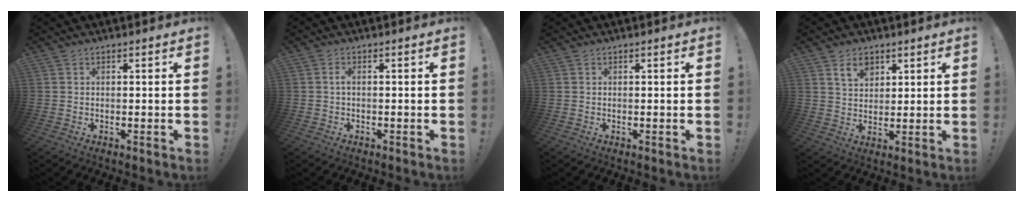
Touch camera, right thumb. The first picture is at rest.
{"total": 1.2, "force": [-0.4, 0.9, 0.6], "torque": [-0.021, 0.008, -0.006]}
{"total": 0.0}
{"total": 6.9, "force": [4.1, 4.8, 3.0], "torque": [-0.042, -0.014, 0.073]}